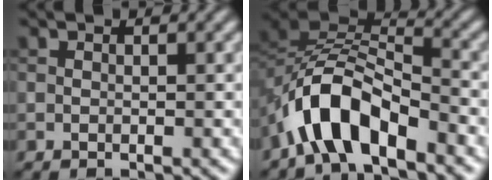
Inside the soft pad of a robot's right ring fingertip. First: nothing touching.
{"total": 7.1, "force": [-4.4, 3.1, 4.7], "torque": [-0.078, 0.005, -0.088]}